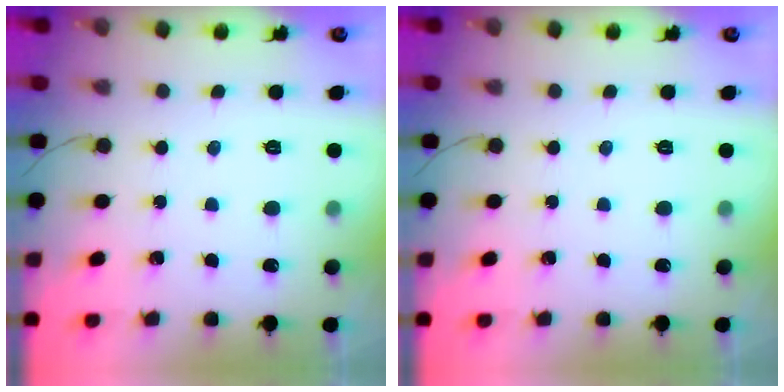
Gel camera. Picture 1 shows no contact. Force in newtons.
{"total": 0.0}